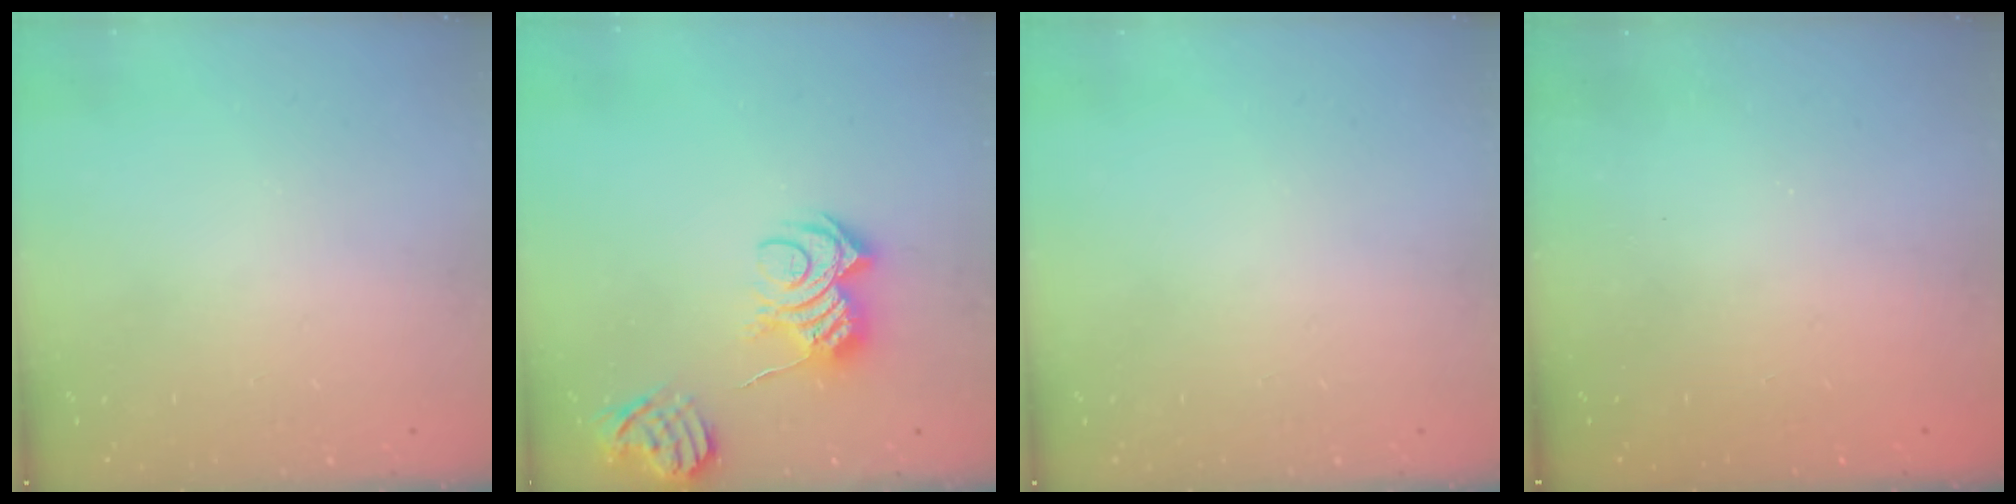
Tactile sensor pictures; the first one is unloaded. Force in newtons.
{"total": 10.9, "press": 10.8, "slide": 1.1}
{"total": 0.0}
{"total": 2.6, "press": 2.4, "slide": 0.8}